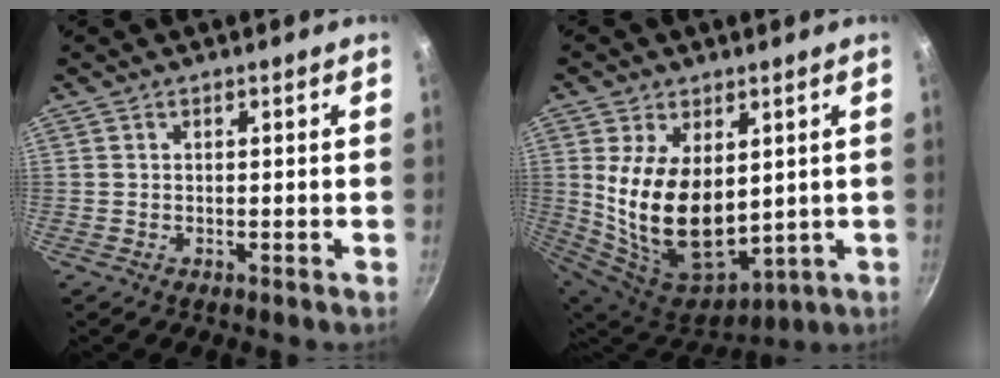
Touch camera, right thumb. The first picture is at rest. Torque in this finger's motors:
{"motor_torque": [-1.21, 1.84, 1.93, 0.36, 0.18]}